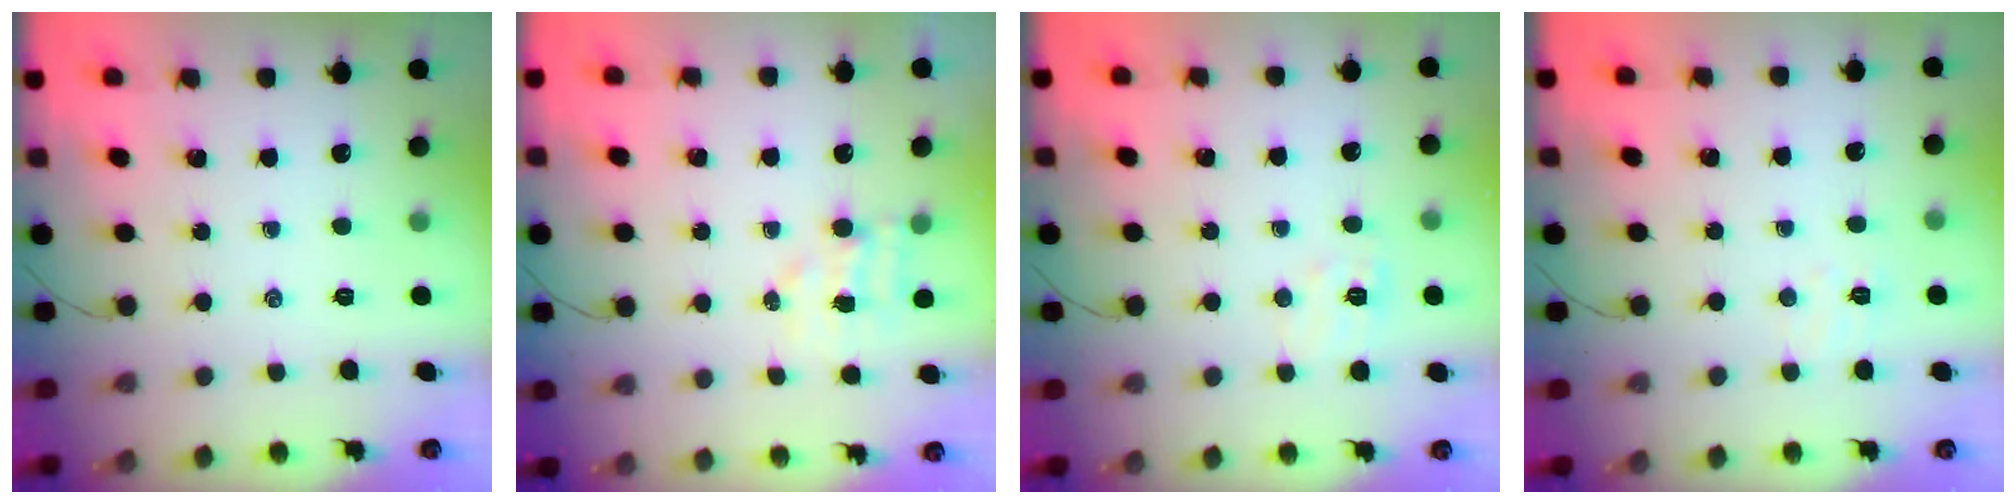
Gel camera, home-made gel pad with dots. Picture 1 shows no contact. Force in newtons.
{"total": 3.9, "press": 3.8, "slide": 0.6}
{"total": 5.4, "press": 5.3, "slide": 1.1}
{"total": 4.1, "press": 3.9, "slide": 1.2}